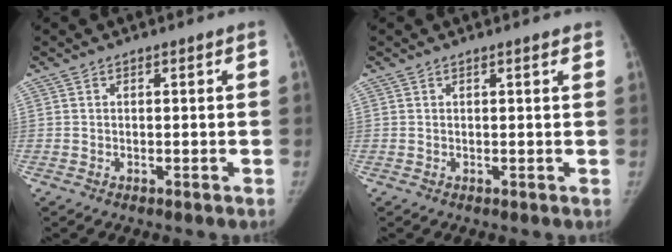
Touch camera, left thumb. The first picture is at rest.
{"total": 0.9, "force": [0.6, 0.2, 0.6], "torque": [-0.006, -0.001, 0.007]}